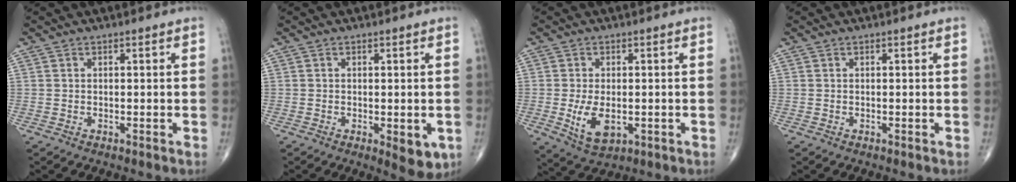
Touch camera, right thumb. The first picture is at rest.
{"total": 5.2, "force": [-1.5, 2.2, 4.5], "torque": [-0.043, -0.009, -0.015]}
{"total": 7.1, "force": [-1.3, 4.0, 5.8], "torque": [-0.100, -0.012, -0.013]}
{"total": 0.0}